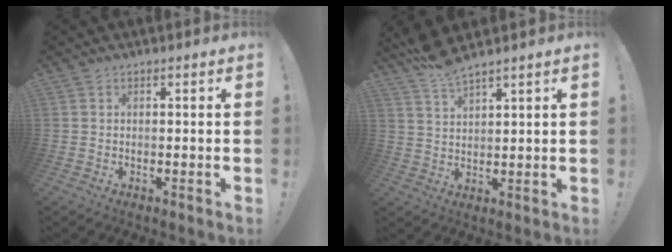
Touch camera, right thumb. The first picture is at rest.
{"total": 5.6, "force": [5.1, 0.4, 2.2], "torque": [-0.055, -0.030, 0.094]}